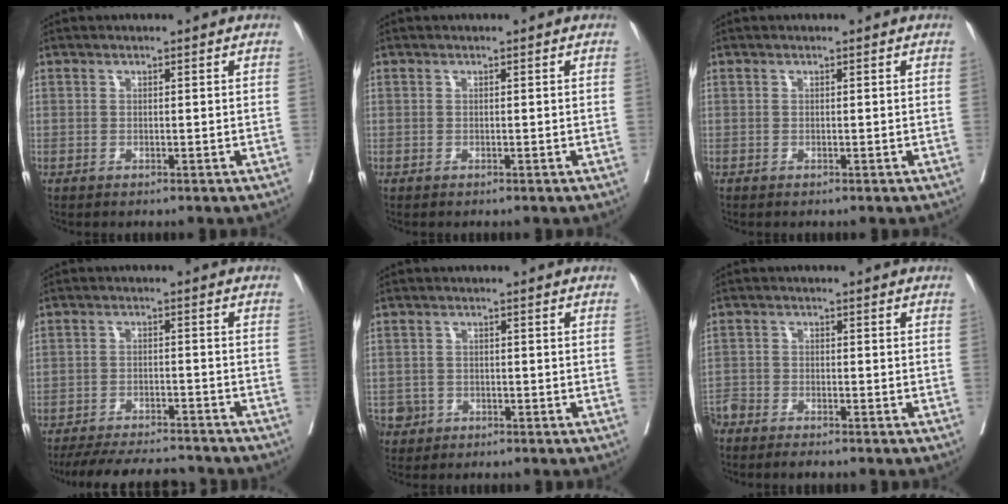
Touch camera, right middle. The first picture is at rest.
{"total": 0.0}
{"total": 0.0}
{"total": 13.8, "force": [-12.8, 2.5, 4.7], "torque": [-0.080, -0.003, -0.178]}
{"total": 3.1, "force": [-1.6, 2.6, 0.0], "torque": [0.002, 0.010, -0.030]}
{"total": 5.5, "force": [-5.0, 1.3, 2.0], "torque": [-0.030, -0.007, -0.088]}